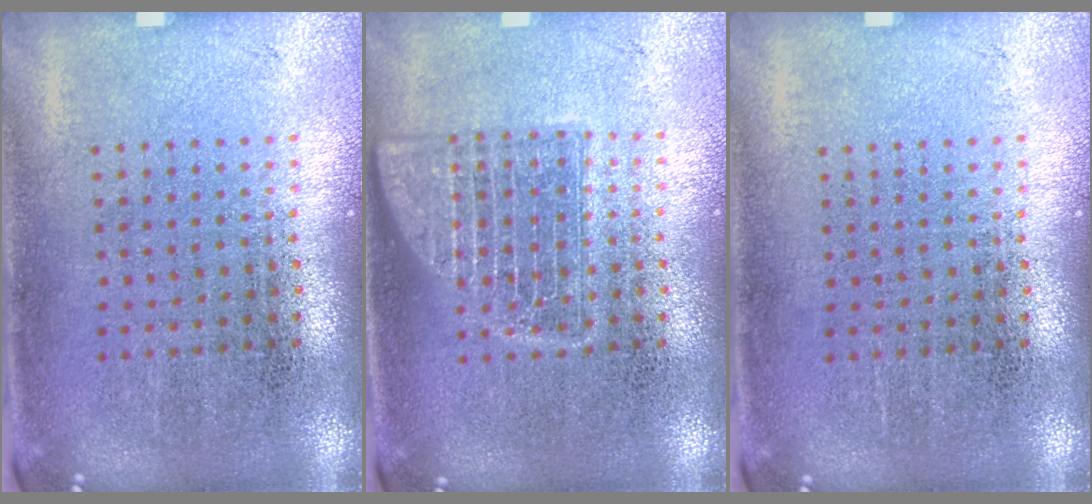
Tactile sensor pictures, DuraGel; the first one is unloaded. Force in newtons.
{"total": 2.6, "press": 2.5, "slide": 0.4}
{"total": 0.0}